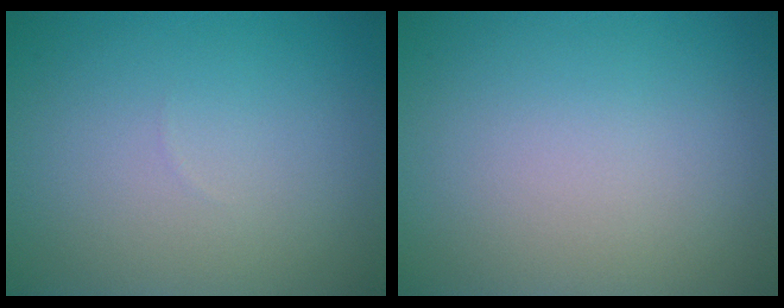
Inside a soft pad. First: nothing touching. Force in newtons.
{"total": 0.0}